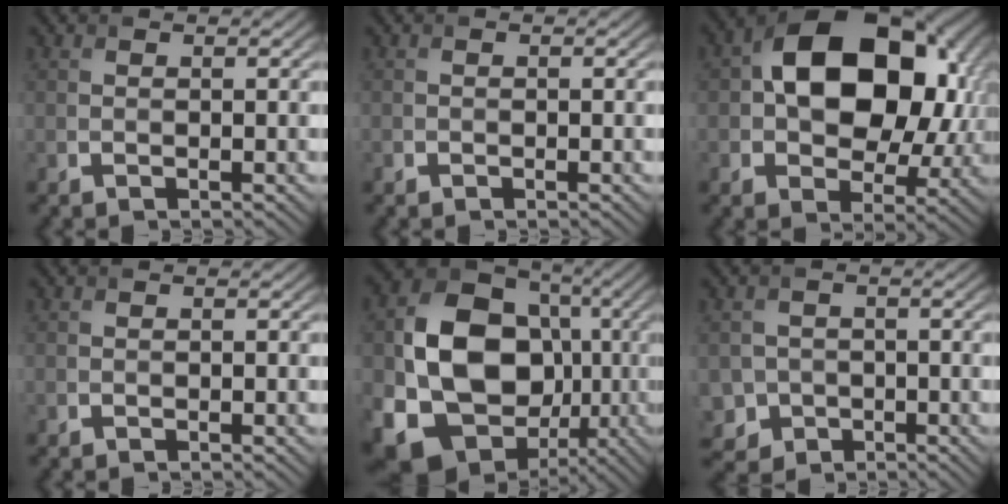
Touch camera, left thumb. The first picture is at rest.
{"total": 0.6, "force": [-0.5, 0.3, 0.0], "torque": [-0.001, -0.002, -0.014]}
{"total": 16.4, "force": [2.2, 11.1, 11.9], "torque": [-0.178, 0.011, 0.038]}
{"total": 0.0}
{"total": 17.7, "force": [-3.0, 14.2, 10.1], "torque": [-0.210, -0.032, -0.048]}
{"total": 4.6, "force": [-1.9, 4.0, 1.1], "torque": [-0.030, -0.002, -0.050]}